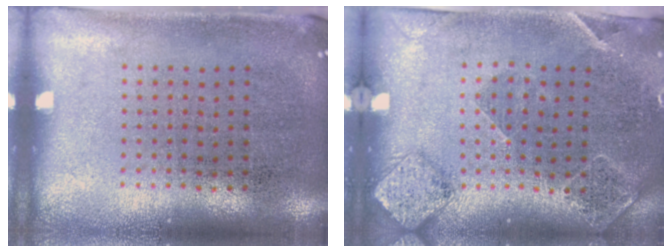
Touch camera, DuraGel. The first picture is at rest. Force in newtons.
{"total": 1.6, "press": 1.6, "slide": 0.3}